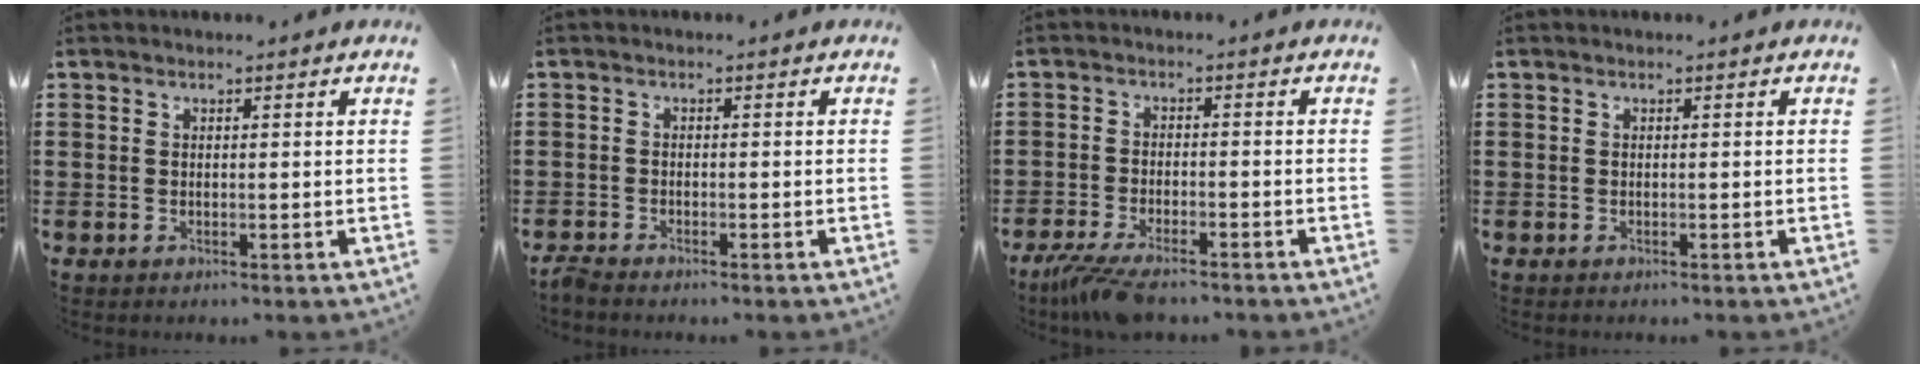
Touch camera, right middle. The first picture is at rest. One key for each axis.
{"total": 1.5, "fx": -1.4, "fy": 0.2, "fz": 0.5, "tx": -0.018, "ty": -0.001, "tz": -0.031}
{"total": 5.1, "fx": -4.2, "fy": 0.8, "fz": 2.7, "tx": -0.077, "ty": -0.015, "tz": -0.087}
{"total": 0.0}